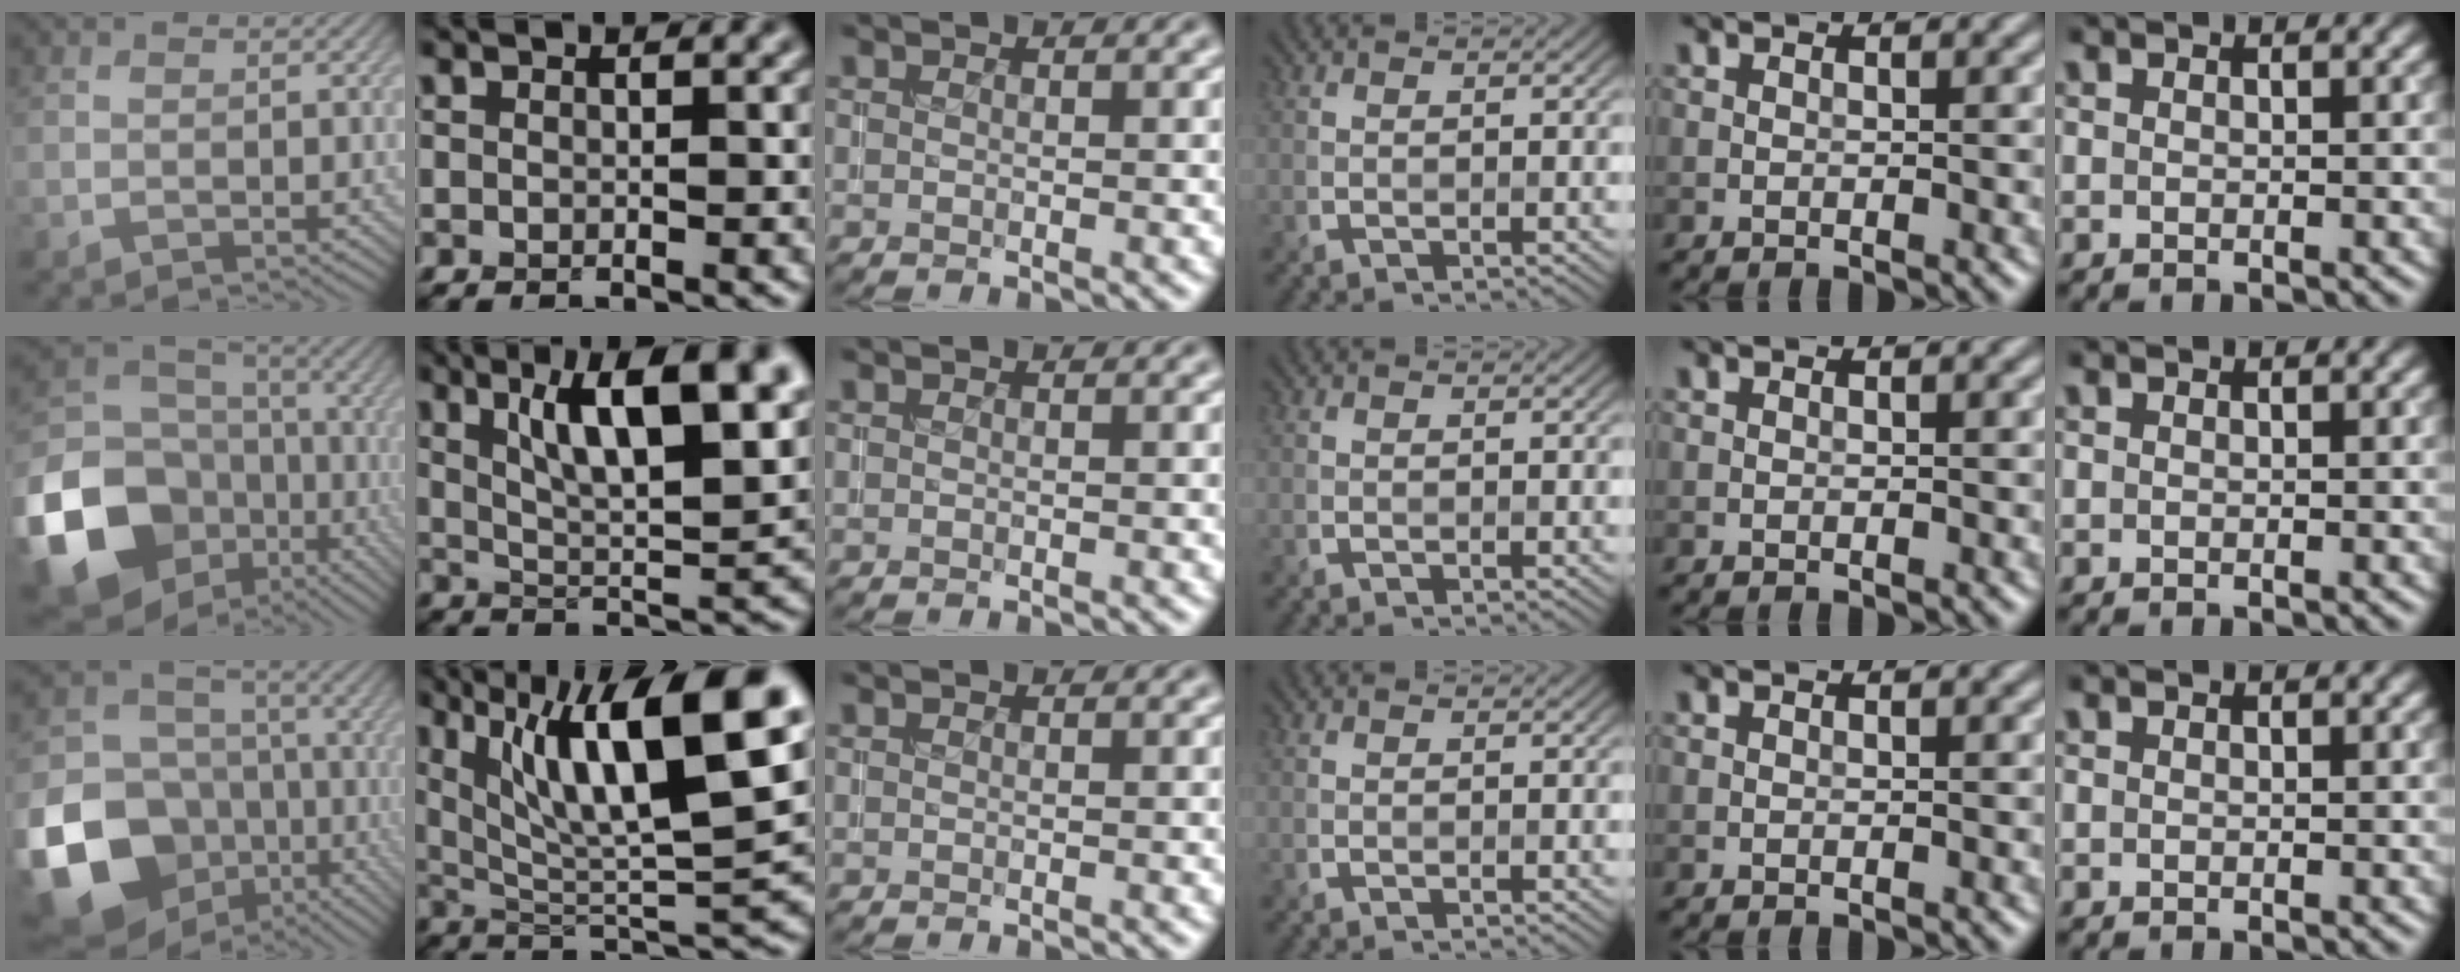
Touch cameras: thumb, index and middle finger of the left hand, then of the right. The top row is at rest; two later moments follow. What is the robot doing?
{"motion": "insert", "object": "coin"}